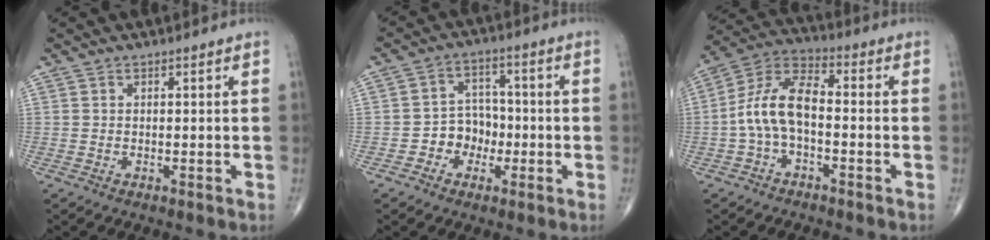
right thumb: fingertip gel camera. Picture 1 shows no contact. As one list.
[{"total": 6.4, "force": [-2.1, 5.4, 2.7], "torque": [-0.008, 0.030, -0.044]}, {"total": 10.3, "force": [-1.7, 5.2, 8.8], "torque": [-0.174, 0.040, -0.042]}]